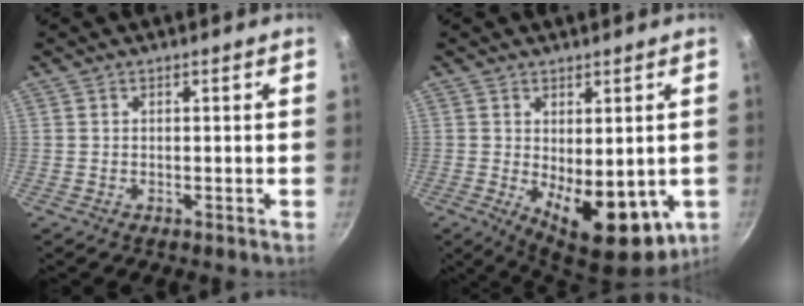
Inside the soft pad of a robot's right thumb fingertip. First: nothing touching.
{"total": 12.8, "force": [-1.5, 6.6, 10.9], "torque": [-0.129, -0.023, -0.006]}